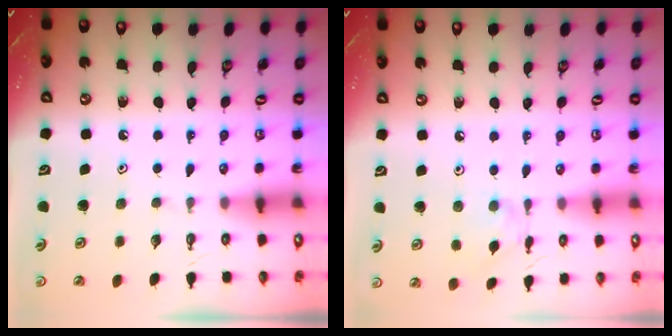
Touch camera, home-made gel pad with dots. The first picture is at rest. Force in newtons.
{"total": 2.0, "press": 2.0, "slide": 0.2}